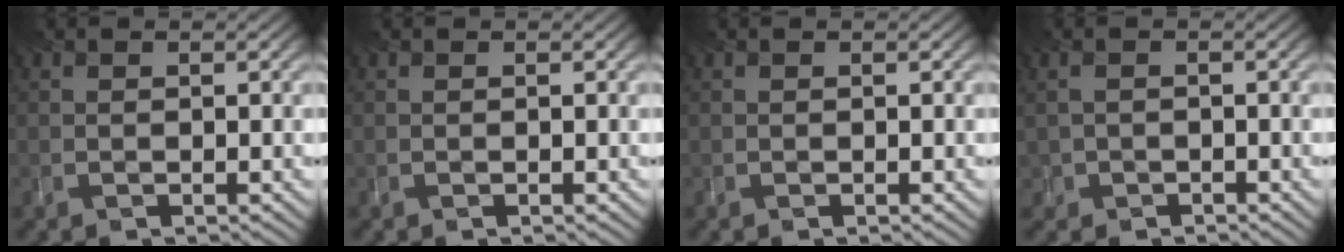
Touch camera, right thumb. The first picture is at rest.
{"total": 0.0}
{"total": 0.0}
{"total": 0.8, "force": [-0.6, 0.5, -0.1], "torque": [-0.012, -0.004, 0.000]}